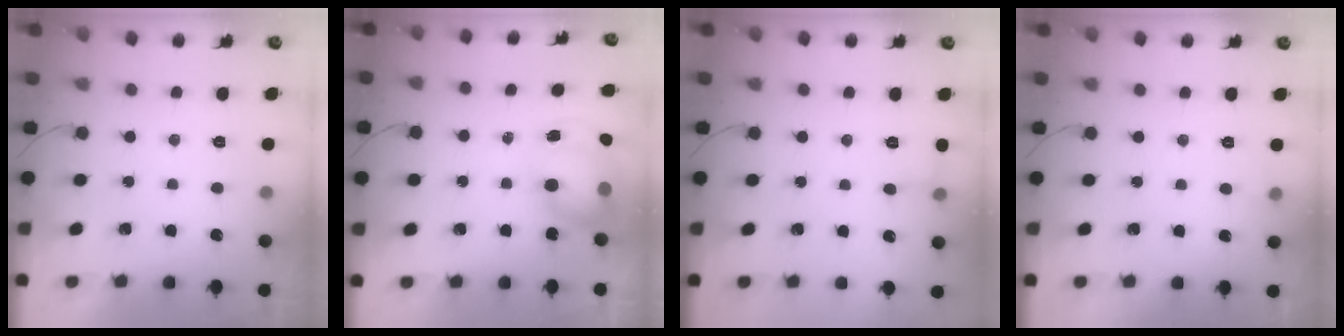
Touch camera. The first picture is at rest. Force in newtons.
{"total": 9.7, "press": 9.3, "slide": 2.7}
{"total": 6.7, "press": 6.4, "slide": 2.0}
{"total": 2.5, "press": 2.4, "slide": 1.0}